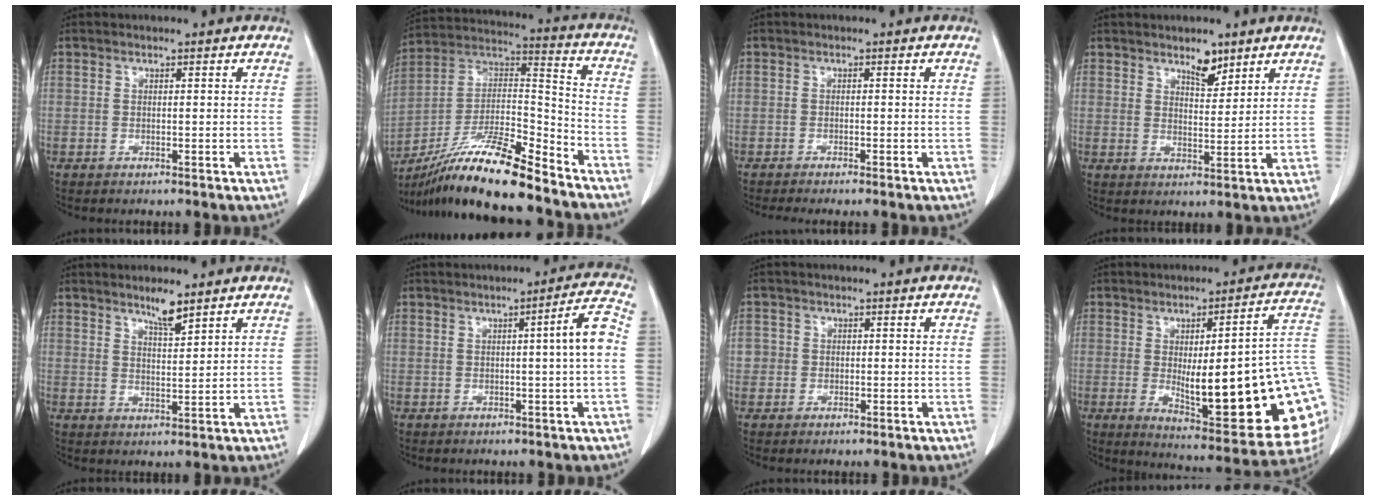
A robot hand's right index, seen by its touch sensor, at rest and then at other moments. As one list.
[{"total": 19.5, "force": [-15.6, 1.5, 11.5], "torque": [-0.228, -0.003, -0.286]}, {"total": 1.7, "force": [-1.4, -0.2, 1.0], "torque": [-0.017, -0.003, -0.025]}, {"total": 4.0, "force": [3.1, 1.6, 2.1], "torque": [-0.033, -0.006, 0.052]}, {"total": 3.9, "force": [3.2, 0.4, 2.3], "torque": [-0.043, -0.005, 0.057]}, {"total": 5.0, "force": [-0.1, -0.7, 5.0], "torque": [-0.071, 0.005, -0.001]}, {"total": 1.9, "force": [-0.1, 1.9, 0.1], "torque": [0.011, 0.006, -0.004]}, {"total": 26.0, "force": [-2.6, 4.8, 25.4], "torque": [-0.248, -0.002, -0.024]}]